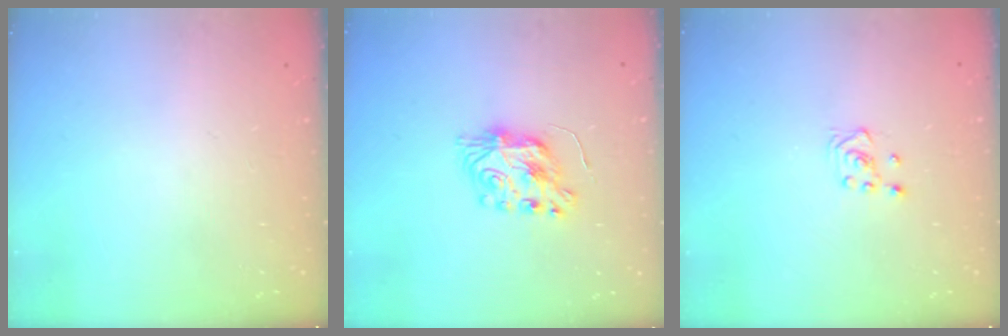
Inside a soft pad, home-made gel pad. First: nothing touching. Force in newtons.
{"total": 7.9, "press": 7.9, "slide": 0.5}
{"total": 3.0, "press": 2.9, "slide": 0.9}